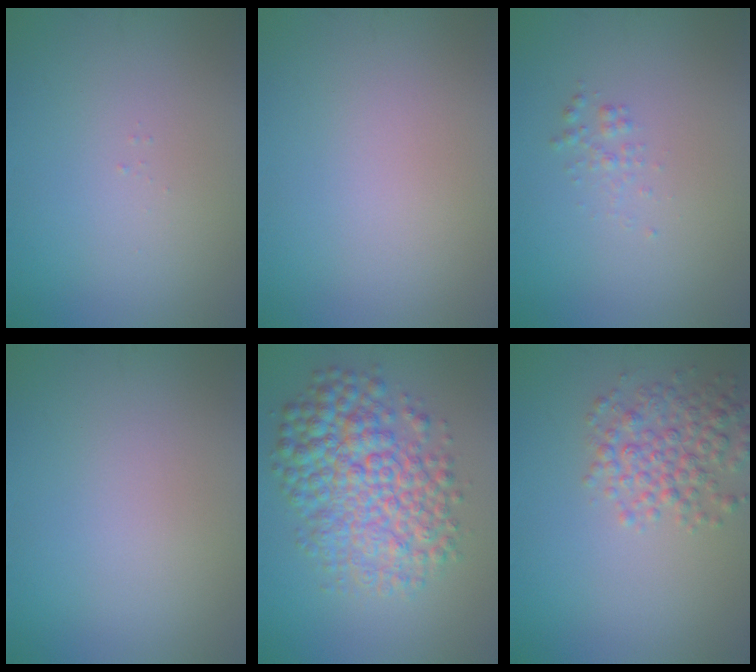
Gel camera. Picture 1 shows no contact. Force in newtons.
{"total": 0.0}
{"total": 1.0, "press": 1.0, "slide": 0.0}
{"total": 0.0}
{"total": 8.2, "press": 8.2, "slide": 0.1}
{"total": 3.9, "press": 3.9, "slide": 0.1}